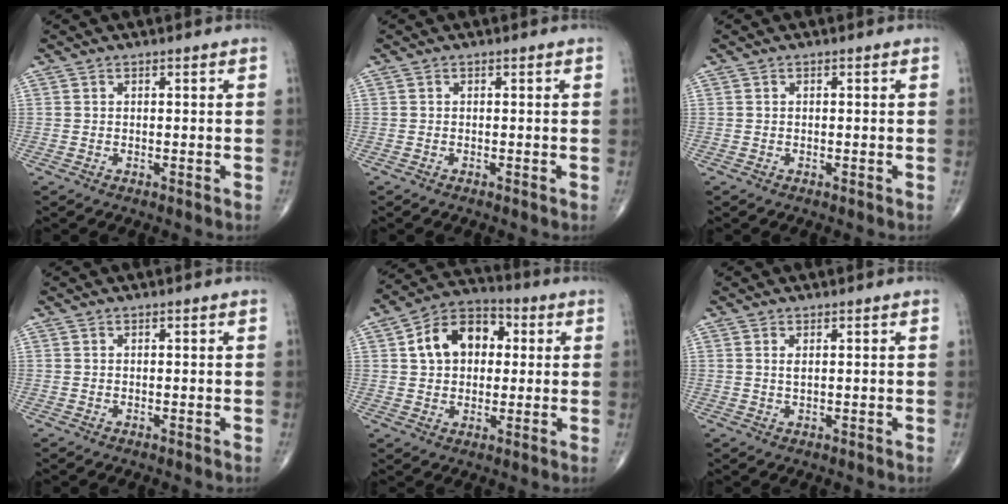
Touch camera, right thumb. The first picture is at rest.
{"total": 0.0}
{"total": 0.0}
{"total": 0.0}
{"total": 12.5, "force": [2.5, 8.9, 8.4], "torque": [-0.111, 0.018, 0.032]}
{"total": 1.1, "force": [0.4, 0.3, 0.9], "torque": [-0.018, -0.001, 0.008]}